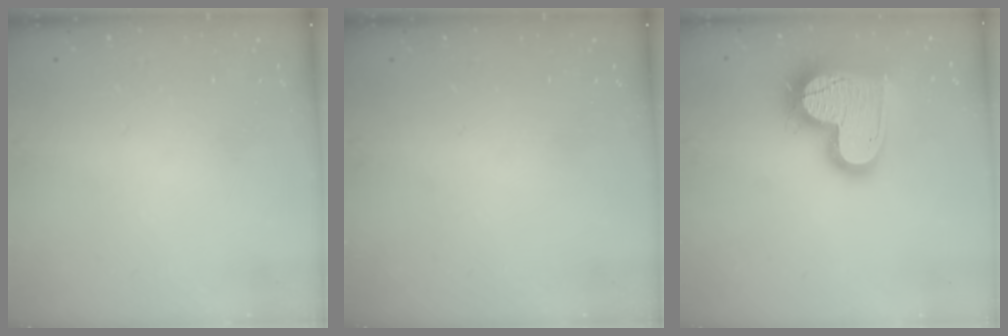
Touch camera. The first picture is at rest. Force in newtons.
{"total": 0.0}
{"total": 20.1, "press": 20.1, "slide": 1.7}